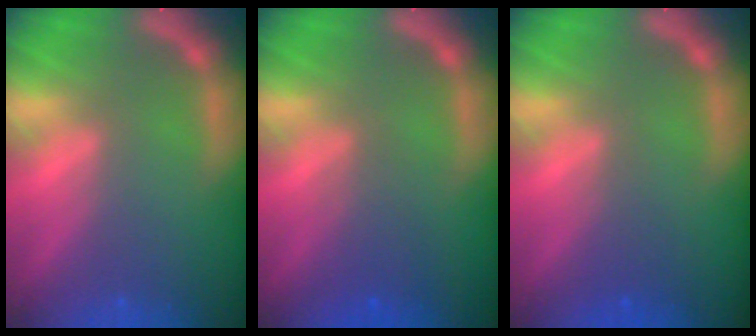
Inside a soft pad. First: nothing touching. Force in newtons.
{"total": 2.5}
{"total": 1.5}